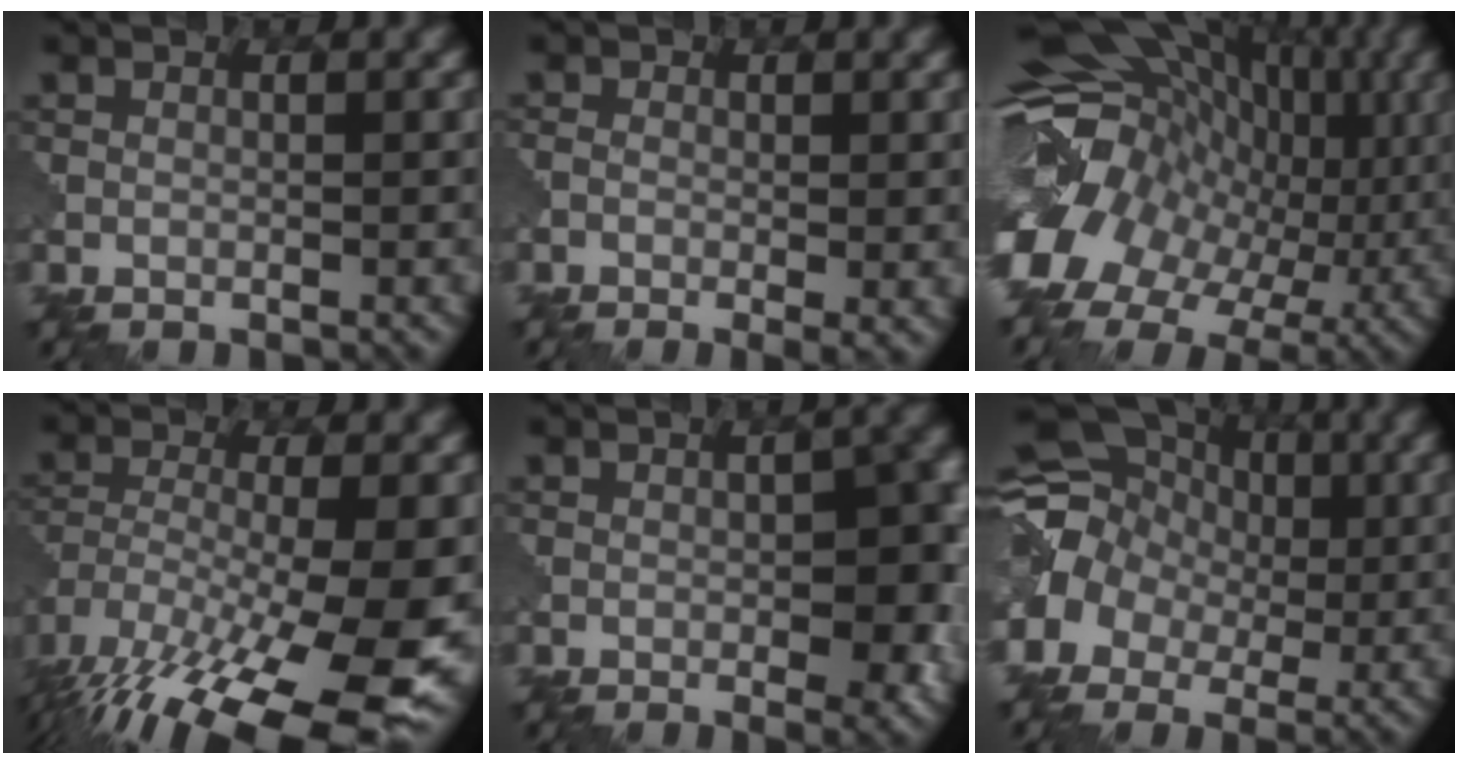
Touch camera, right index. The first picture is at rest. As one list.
[{"total": 2.5, "force": [-0.9, 1.0, 2.1], "torque": [-0.033, -0.005, -0.010]}, {"total": 16.1, "force": [1.3, 12.4, 10.2], "torque": [-0.195, 0.001, 0.048]}, {"total": 15.6, "force": [-8.4, 5.3, 12.1], "torque": [-0.252, -0.027, -0.111]}, {"total": 5.9, "force": [-1.4, 2.4, 5.2], "torque": [-0.065, -0.003, -0.012]}, {"total": 9.7, "force": [-0.4, 8.8, 4.1], "torque": [-0.101, 0.028, -0.041]}]